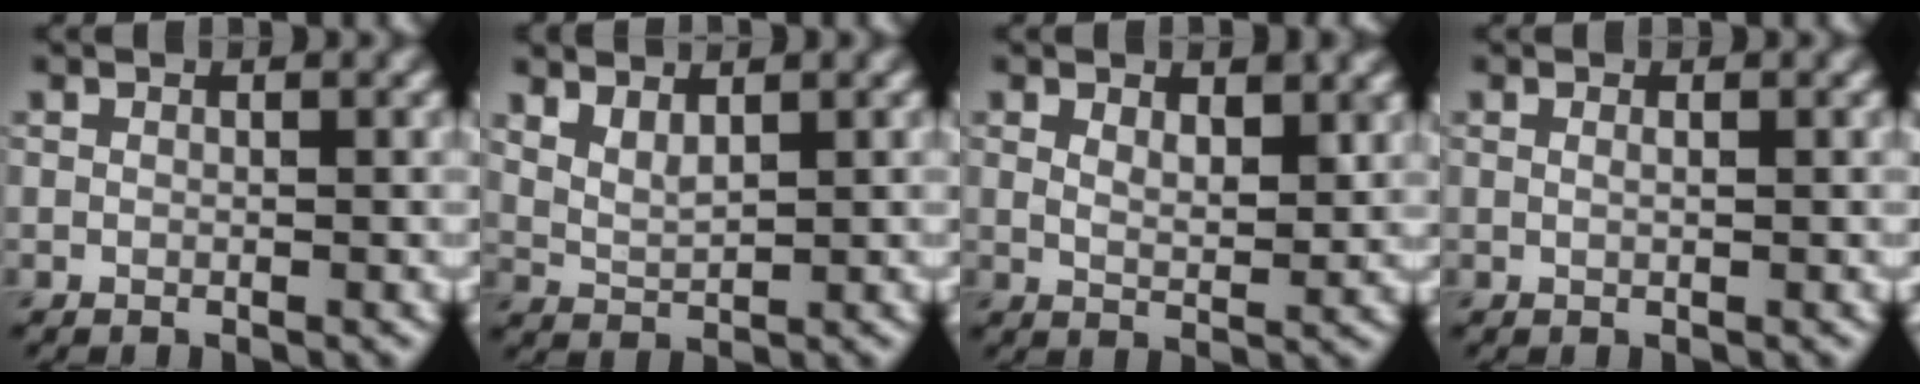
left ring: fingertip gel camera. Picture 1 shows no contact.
{"total": 2.4, "force": [1.7, 0.8, 1.4], "torque": [-0.030, -0.003, 0.041]}
{"total": 2.7, "force": [1.4, 1.2, 1.9], "torque": [-0.034, -0.006, 0.028]}
{"total": 0.6, "force": [0.2, 0.2, 0.5], "torque": [-0.010, 0.000, -0.001]}